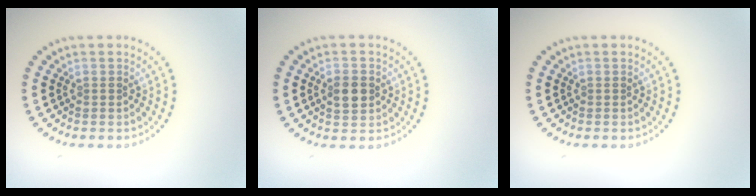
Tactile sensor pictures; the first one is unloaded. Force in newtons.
{"total": 2.9, "press": 2.9, "slide": 0.1}
{"total": 0.0}